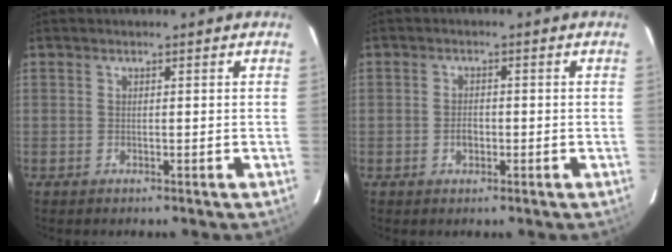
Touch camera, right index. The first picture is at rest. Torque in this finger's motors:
{"motor_torque": [0.92, 0.35, 0.05, 0.00]}